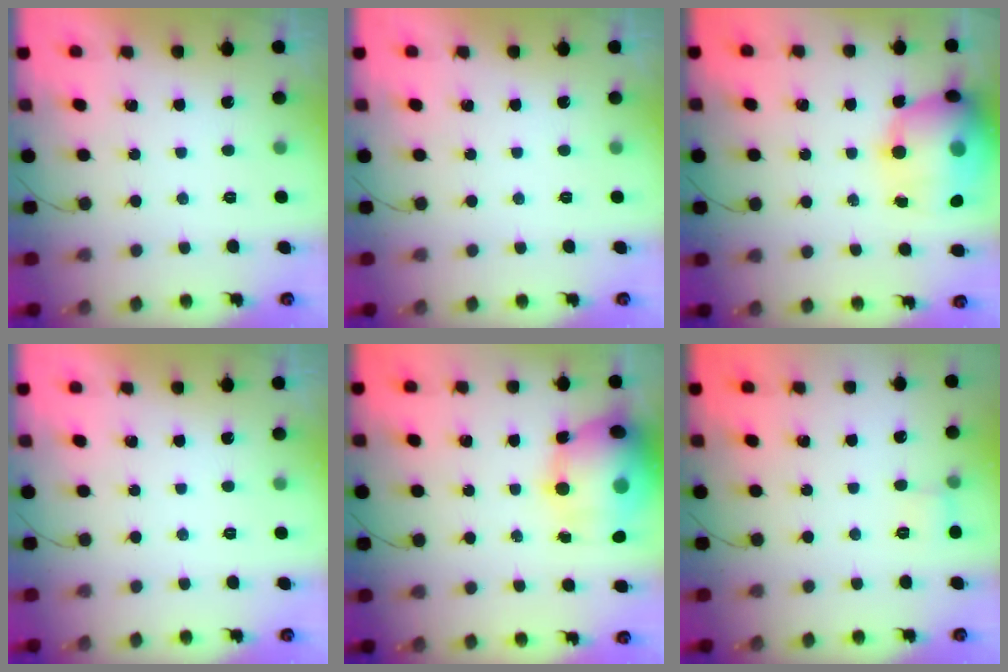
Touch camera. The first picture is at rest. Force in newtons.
{"total": 0.0}
{"total": 18.9, "press": 18.7, "slide": 3.0}
{"total": 0.0}
{"total": 20.4, "press": 20.0, "slide": 4.3}
{"total": 6.7, "press": 6.4, "slide": 2.0}